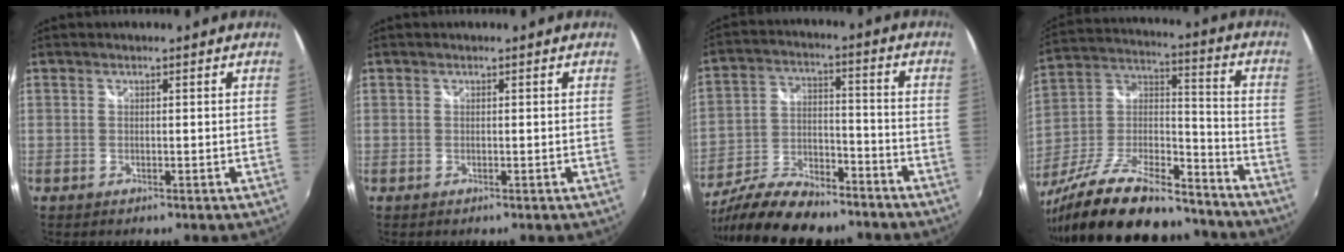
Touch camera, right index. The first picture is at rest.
{"total": 0.0}
{"total": 18.4, "force": [-14.7, 6.2, 9.2], "torque": [-0.185, -0.015, -0.246]}
{"total": 26.7, "force": [-20.1, 9.1, 15.1], "torque": [-0.288, -0.005, -0.313]}